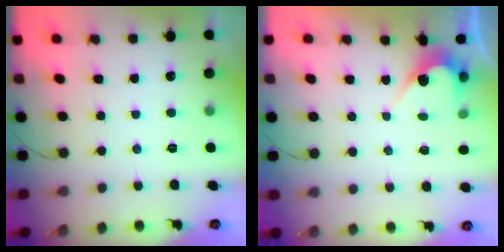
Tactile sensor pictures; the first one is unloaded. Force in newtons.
{"total": 2.9, "press": 2.9, "slide": 0.1}